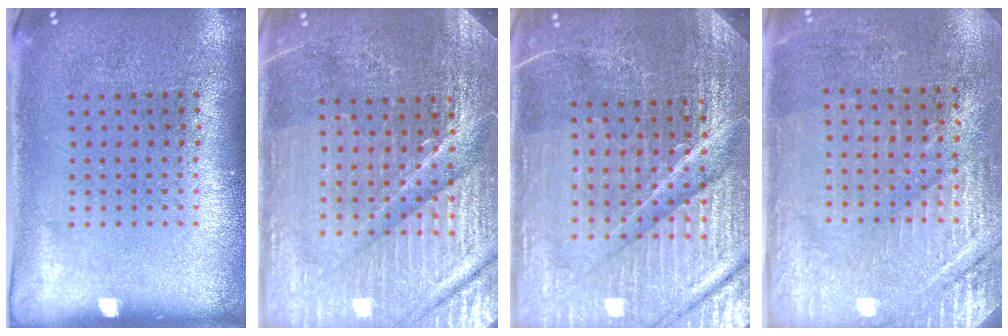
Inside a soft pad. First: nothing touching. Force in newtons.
{"total": 5.2, "press": 4.8, "slide": 1.8}
{"total": 5.8, "press": 5.3, "slide": 2.4}
{"total": 2.9, "press": 2.9, "slide": 0.2}